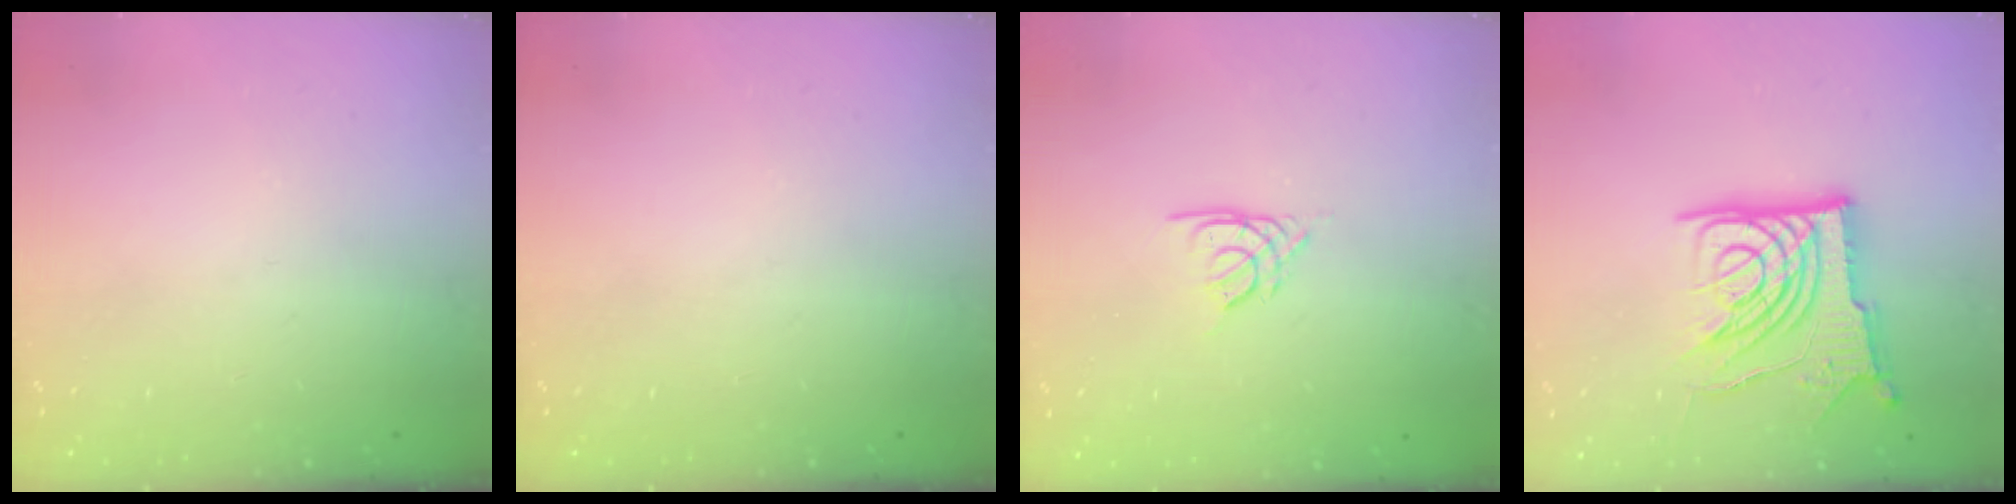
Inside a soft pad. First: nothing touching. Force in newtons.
{"total": 0.0}
{"total": 2.2, "press": 2.1, "slide": 0.5}
{"total": 16.0, "press": 15.9, "slide": 1.8}